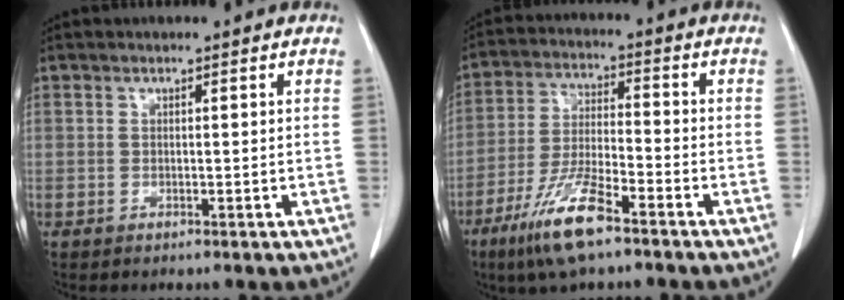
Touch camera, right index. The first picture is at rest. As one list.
[{"total": 10.7, "force": [-6.9, 1.6, 8.1], "torque": [-0.167, -0.024, -0.131]}]